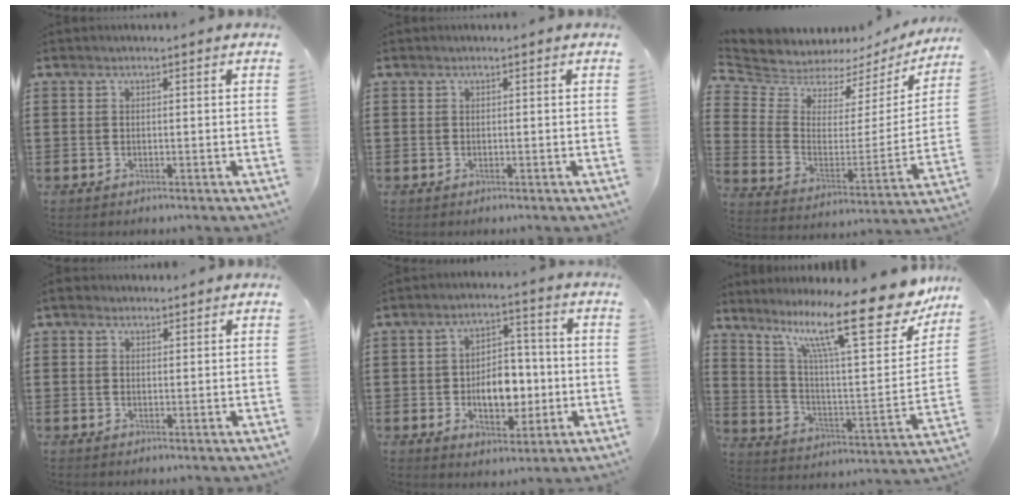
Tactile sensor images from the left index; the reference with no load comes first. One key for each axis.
{"total": 0.0}
{"total": 5.4, "fx": 5.2, "fy": 1.6, "fz": -0.1, "tx": -0.038, "ty": -0.045, "tz": 0.086}
{"total": 1.3, "fx": 0.9, "fy": 0.9, "fz": 0.2, "tx": -0.008, "ty": 0.008, "tz": 0.018}
{"total": 8.0, "fx": -1.5, "fy": 4.9, "fz": 6.1, "tx": -0.085, "ty": 0.004, "tz": -0.029}
{"total": 18.8, "fx": 12.5, "fy": 3.4, "fz": 13.6, "tx": -0.249, "ty": -0.063, "tz": 0.201}